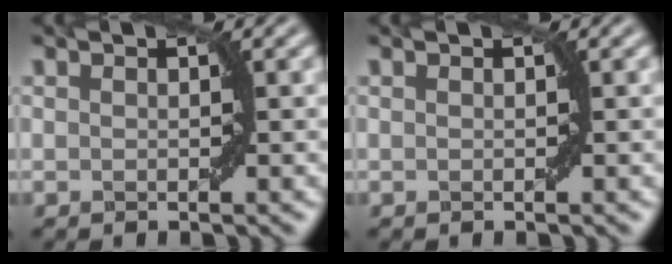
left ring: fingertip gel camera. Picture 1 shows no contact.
{"total": 0.0}